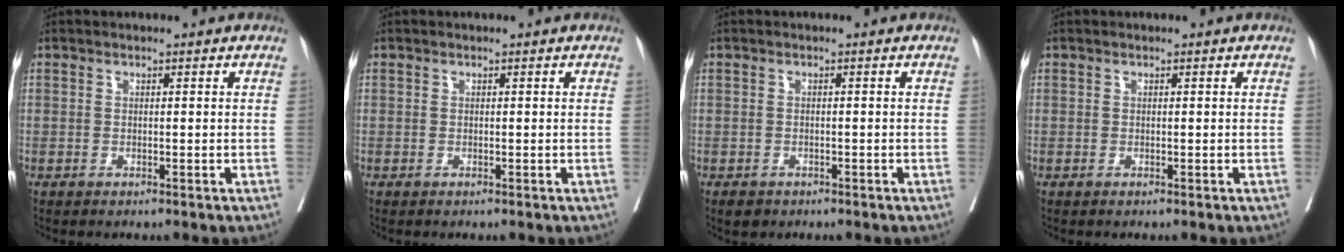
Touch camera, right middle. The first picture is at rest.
{"total": 0.0}
{"total": 1.9, "force": [-1.4, 1.3, 0.5], "torque": [-0.009, 0.000, -0.018]}
{"total": 0.0}